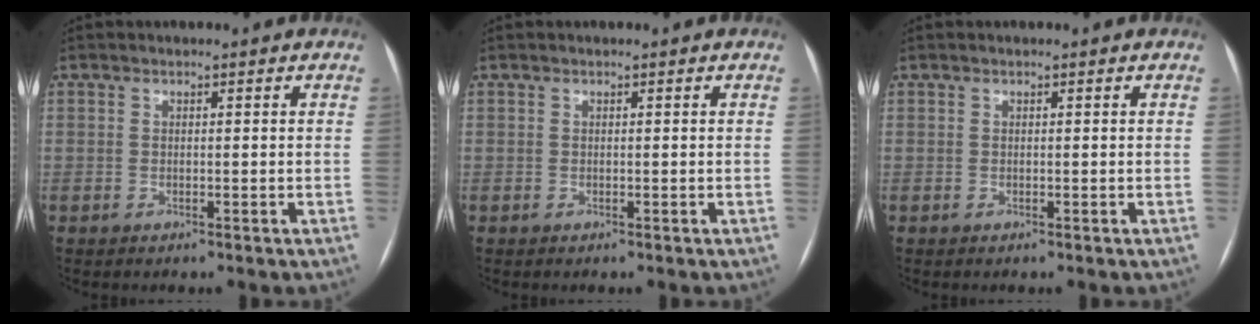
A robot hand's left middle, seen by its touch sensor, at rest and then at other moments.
{"total": 0.0}
{"total": 0.0}